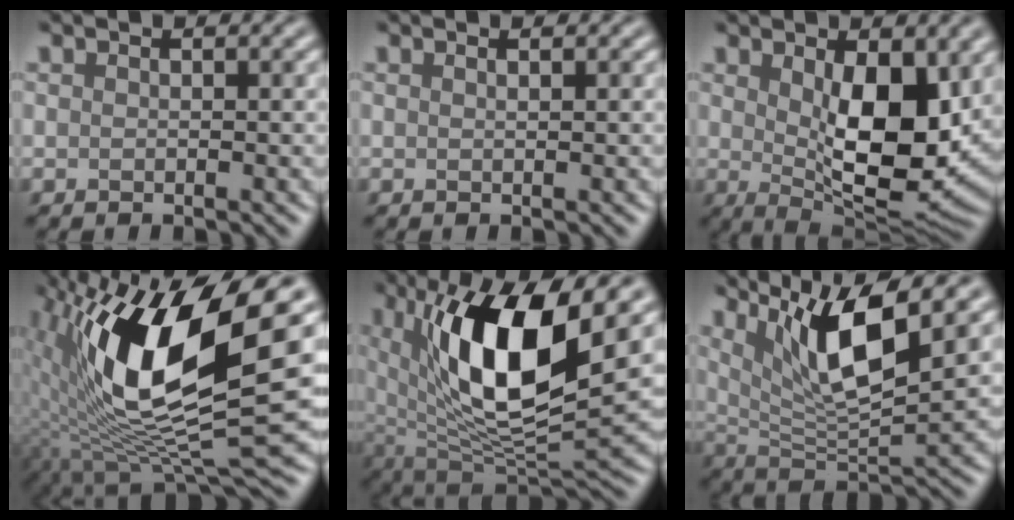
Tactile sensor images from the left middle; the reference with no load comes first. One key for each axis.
{"total": 0.8, "fx": 0.4, "fy": 0.3, "fz": 0.6, "tx": -0.005, "ty": 0.001, "tz": 0.001}
{"total": 9.5, "fx": 1.4, "fy": 4.1, "fz": 8.4, "tx": -0.129, "ty": -0.010, "tz": 0.030}
{"total": 15.1, "fx": 3.0, "fy": 5.2, "fz": 13.9, "tx": -0.256, "ty": -0.010, "tz": 0.045}
{"total": 12.3, "fx": 3.7, "fy": 4.4, "fz": 10.8, "tx": -0.189, "ty": -0.012, "tz": 0.070}
{"total": 8.9, "fx": 4.2, "fy": 2.3, "fz": 7.5, "tx": -0.130, "ty": -0.010, "tz": 0.077}